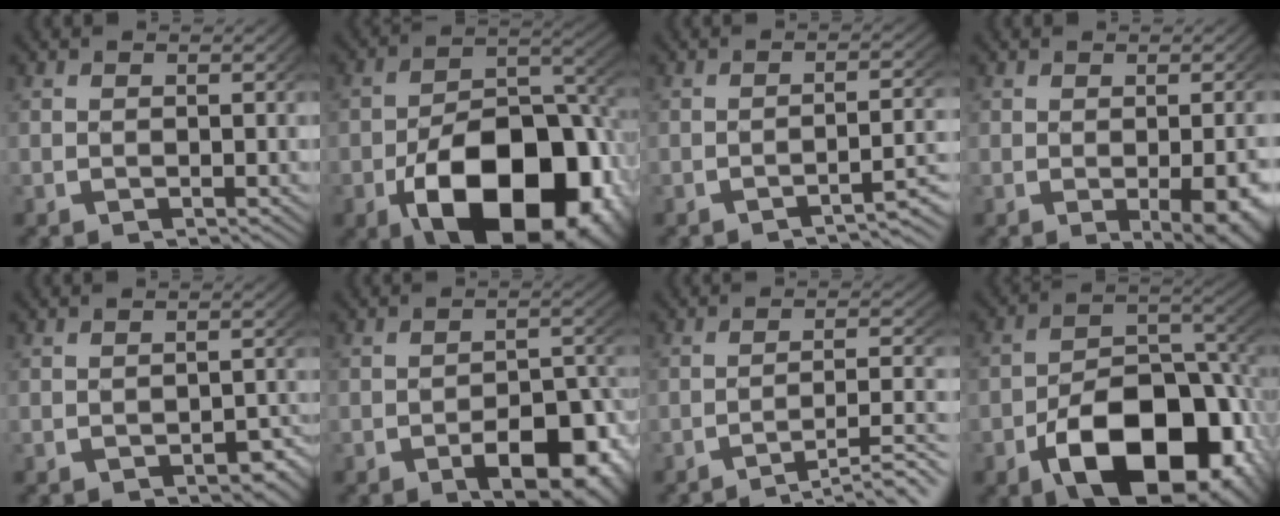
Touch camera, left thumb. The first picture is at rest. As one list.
[{"total": 19.4, "force": [-5.5, 11.6, 14.5], "torque": [-0.249, -0.068, -0.052]}, {"total": 5.0, "force": [-3.8, 1.1, 3.1], "torque": [-0.042, -0.003, -0.050]}, {"total": 4.2, "force": [-0.9, 1.6, 3.8], "torque": [-0.053, -0.018, -0.001]}, {"total": 2.2, "force": [-1.4, 1.2, 1.2], "torque": [-0.014, -0.011, -0.016]}, {"total": 7.2, "force": [-2.6, 3.8, 5.5], "torque": [-0.074, -0.026, -0.028]}, {"total": 7.4, "force": [-5.6, 2.5, 4.2], "torque": [-0.060, -0.015, -0.077]}, {"total": 16.0, "force": [-5.1, 9.5, 11.8], "torque": [-0.201, -0.052, -0.053]}]